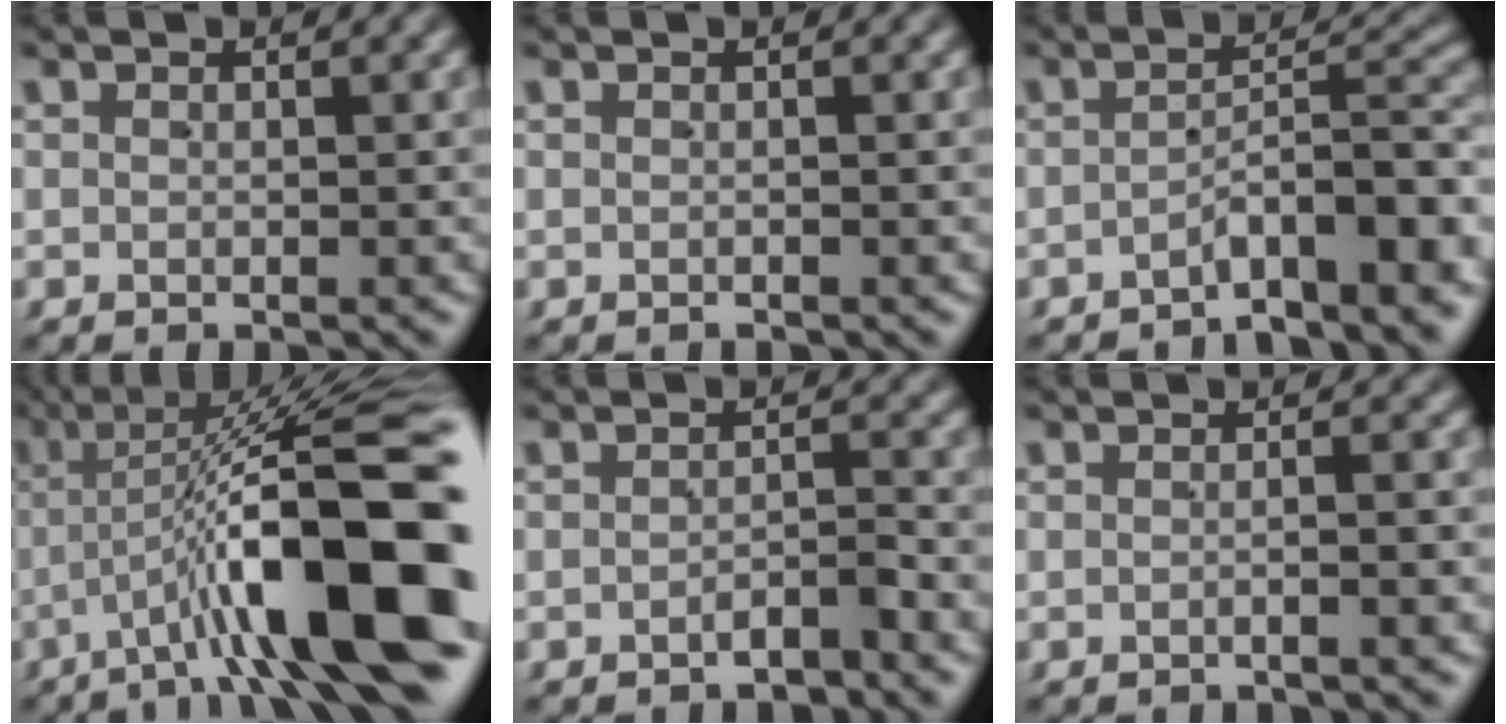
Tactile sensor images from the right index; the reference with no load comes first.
{"total": 0.0}
{"total": 6.1, "force": [-4.1, 1.3, 4.3], "torque": [-0.051, -0.001, -0.062]}
{"total": 15.9, "force": [-2.0, 5.4, 14.9], "torque": [-0.207, 0.001, -0.031]}
{"total": 2.1, "force": [-1.9, 0.4, 0.8], "torque": [-0.001, 0.001, -0.034]}
{"total": 1.0, "force": [-0.7, -0.3, 0.7], "torque": [-0.011, 0.004, -0.015]}